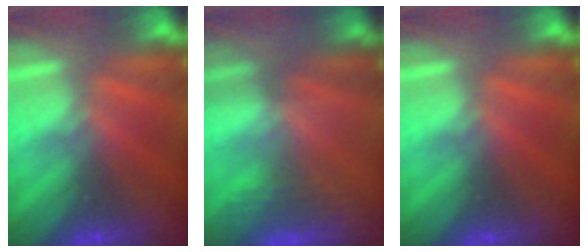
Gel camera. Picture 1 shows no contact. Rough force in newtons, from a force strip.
{"total": 3.0}
{"total": 0.0}